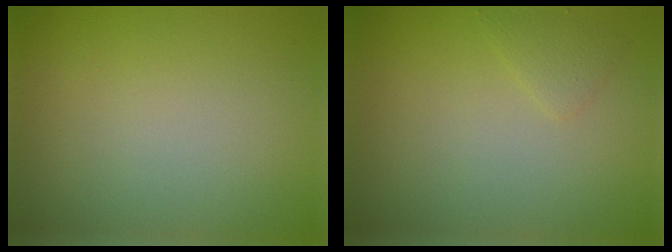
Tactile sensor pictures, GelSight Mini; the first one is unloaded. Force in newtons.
{"total": 1.0, "press": 1.0, "slide": 0.1}